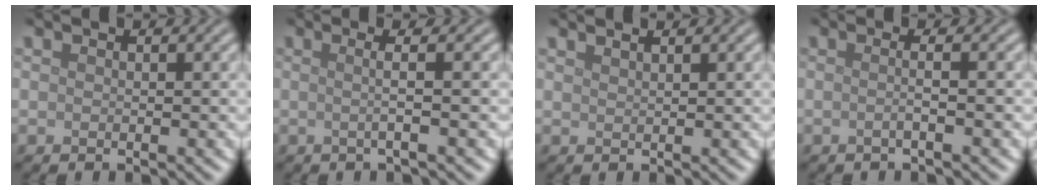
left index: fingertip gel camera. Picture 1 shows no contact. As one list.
[{"total": 2.6, "force": [0.1, 0.7, 2.5], "torque": [-0.036, 0.003, -0.012]}, {"total": 1.2, "force": [1.0, 0.4, 0.6], "torque": [0.000, 0.000, 0.009]}, {"total": 1.9, "force": [-0.1, 0.7, 1.8], "torque": [-0.022, -0.004, -0.015]}]